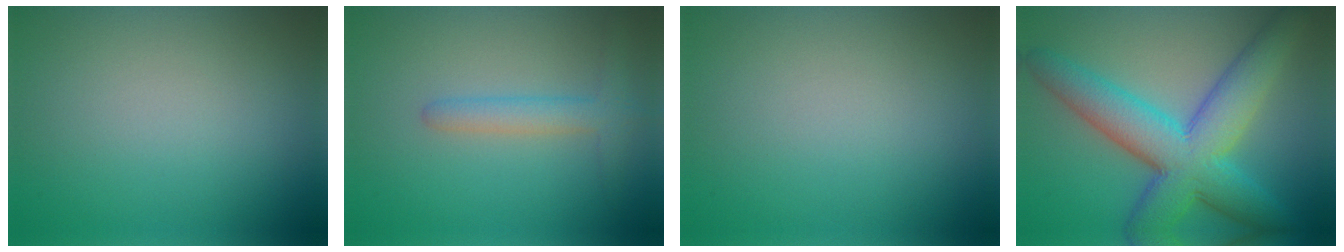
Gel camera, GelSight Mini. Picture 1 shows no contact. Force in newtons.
{"total": 2.6, "press": 2.6, "slide": 0.2}
{"total": 0.0}
{"total": 9.5, "press": 9.5, "slide": 0.1}